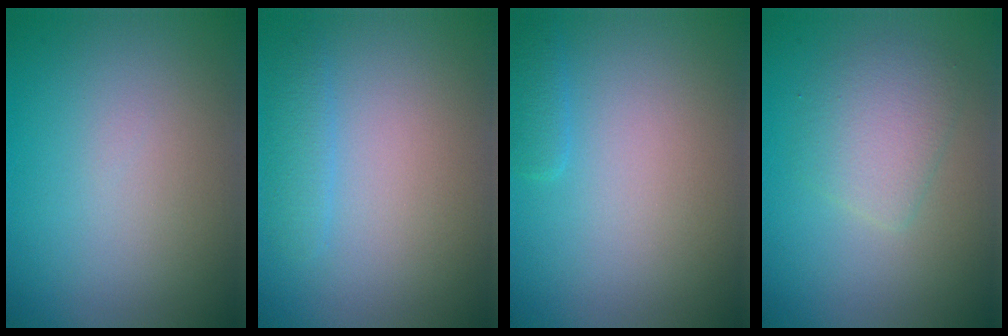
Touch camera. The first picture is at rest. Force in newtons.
{"total": 1.3, "press": 1.3, "slide": 0.1}
{"total": 1.0, "press": 1.0, "slide": 0.1}
{"total": 2.8, "press": 2.8, "slide": 0.1}